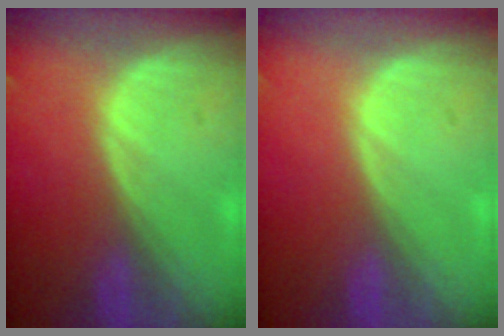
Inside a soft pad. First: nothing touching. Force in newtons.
{"total": 0.0}